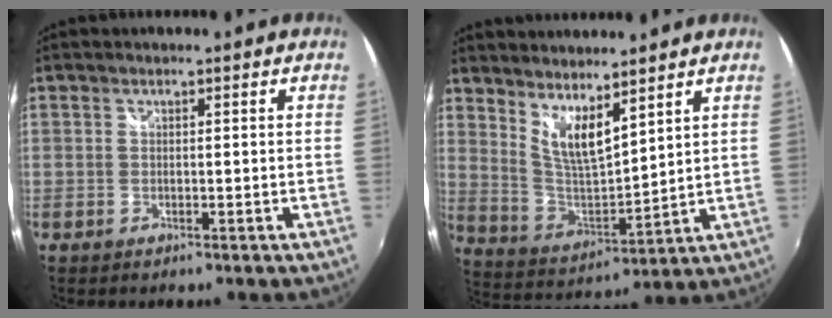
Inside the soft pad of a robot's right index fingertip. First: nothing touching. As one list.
[{"total": 9.3, "force": [6.6, 2.4, 6.2], "torque": [-0.111, -0.014, 0.129]}]